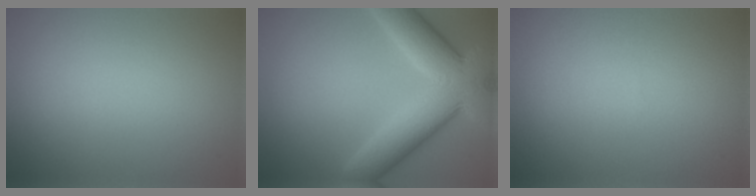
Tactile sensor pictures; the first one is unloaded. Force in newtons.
{"total": 9.5, "press": 9.5, "slide": 0.8}
{"total": 0.0}